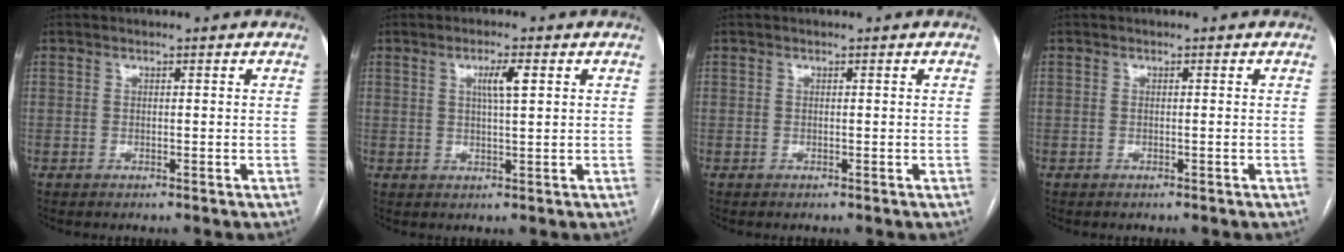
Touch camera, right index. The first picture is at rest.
{"total": 3.5, "force": [1.2, 0.2, 3.3], "torque": [-0.058, 0.001, 0.020]}
{"total": 0.0}
{"total": 0.0}